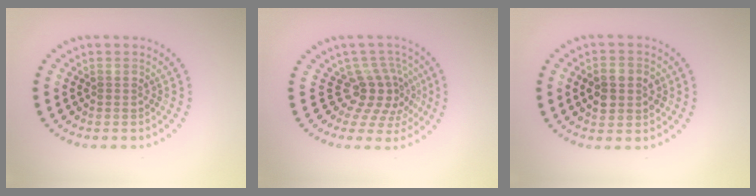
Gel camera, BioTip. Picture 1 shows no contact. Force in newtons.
{"total": 4.0, "press": 2.7, "slide": 2.9}
{"total": 3.7, "press": 3.6, "slide": 0.3}